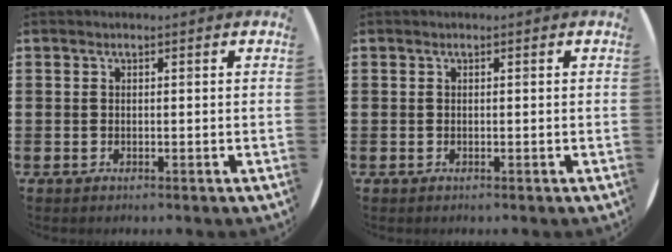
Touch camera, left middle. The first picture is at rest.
{"total": 0.0}